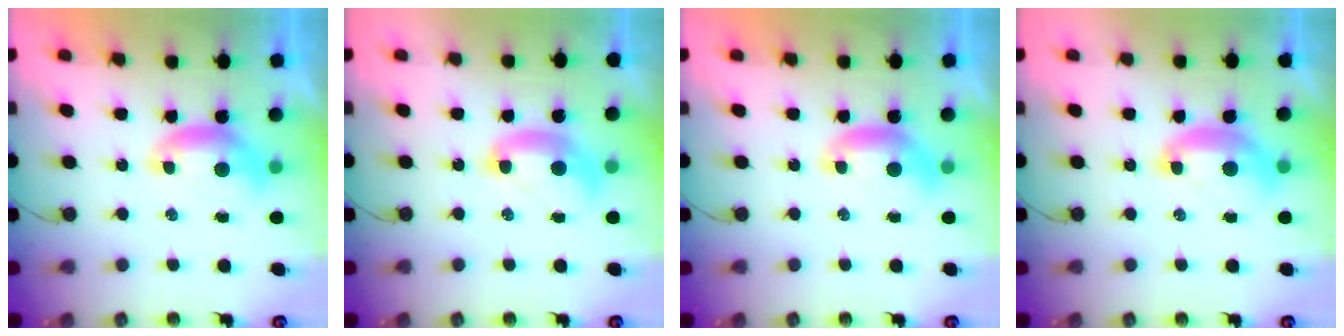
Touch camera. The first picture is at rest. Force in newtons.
{"total": 2.0, "press": 2.0, "slide": 0.2}
{"total": 0.0}
{"total": 2.2, "press": 2.1, "slide": 0.6}